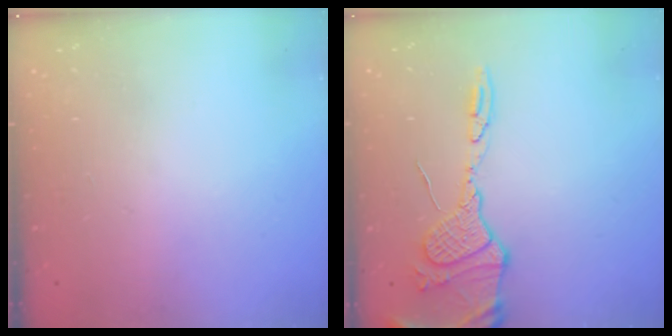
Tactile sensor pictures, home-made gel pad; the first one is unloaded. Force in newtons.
{"total": 13.9, "press": 13.8, "slide": 1.3}